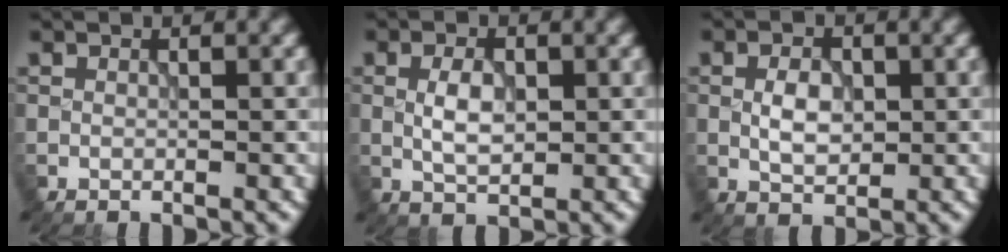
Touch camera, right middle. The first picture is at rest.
{"total": 2.8, "force": [0.1, 1.5, 2.4], "torque": [-0.049, -0.001, 0.002]}
{"total": 2.8, "force": [0.0, 1.7, 2.2], "torque": [-0.043, 0.001, 0.001]}